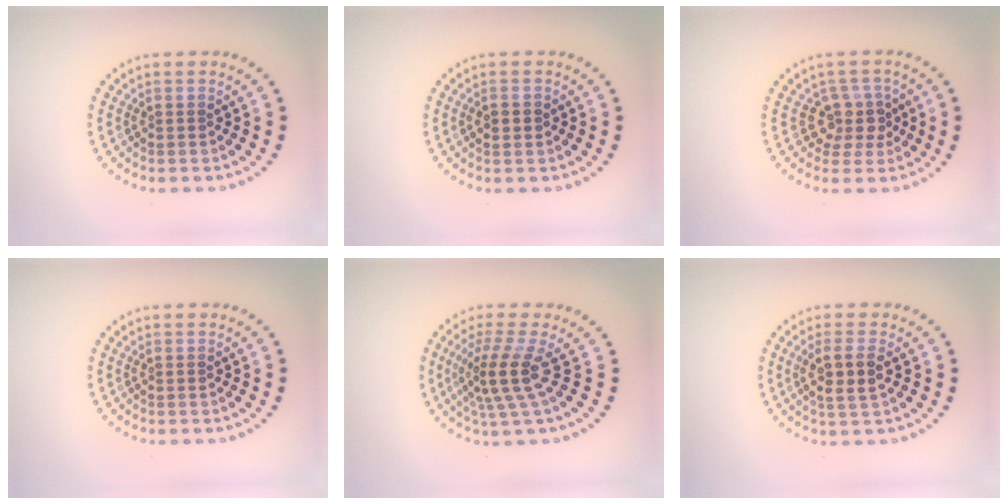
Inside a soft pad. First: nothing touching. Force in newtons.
{"total": 1.9, "press": 1.9, "slide": 0.1}
{"total": 2.7, "press": 2.2, "slide": 1.6}
{"total": 0.0}
{"total": 3.8, "press": 2.7, "slide": 2.7}
{"total": 2.7, "press": 2.5, "slide": 1.1}